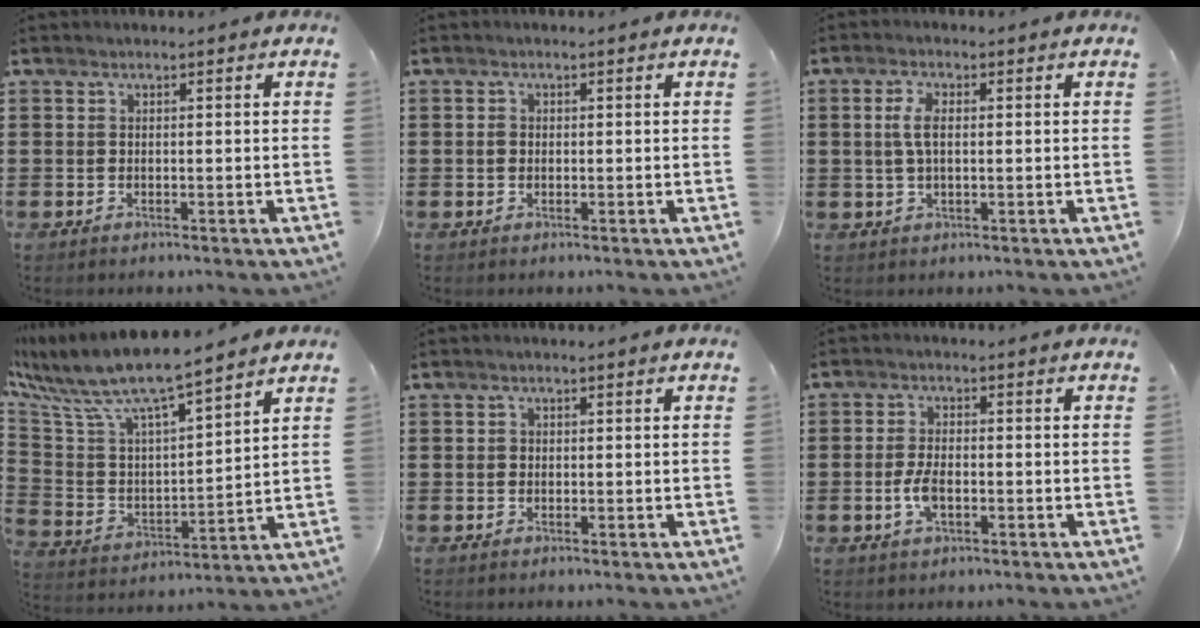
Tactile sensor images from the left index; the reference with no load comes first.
{"total": 0.9, "force": [-0.1, 0.8, 0.4], "torque": [-0.009, 0.006, -0.001]}
{"total": 4.2, "force": [0.5, 1.8, 3.7], "torque": [-0.091, 0.001, 0.003]}
{"total": 8.4, "force": [7.4, 0.9, 4.0], "torque": [-0.113, -0.054, 0.123]}
{"total": 0.7, "force": [0.0, 0.7, 0.2], "torque": [-0.006, 0.005, -0.001]}
{"total": 4.3, "force": [-1.1, 2.0, 3.6], "torque": [-0.085, -0.002, -0.024]}